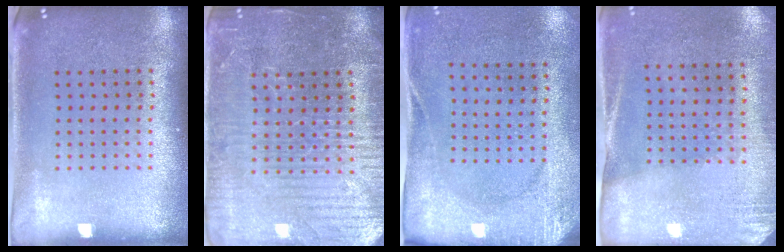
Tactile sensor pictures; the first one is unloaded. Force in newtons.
{"total": 4.3, "press": 4.1, "slide": 1.5}
{"total": 2.7, "press": 2.1, "slide": 1.7}
{"total": 2.7, "press": 2.3, "slide": 1.3}